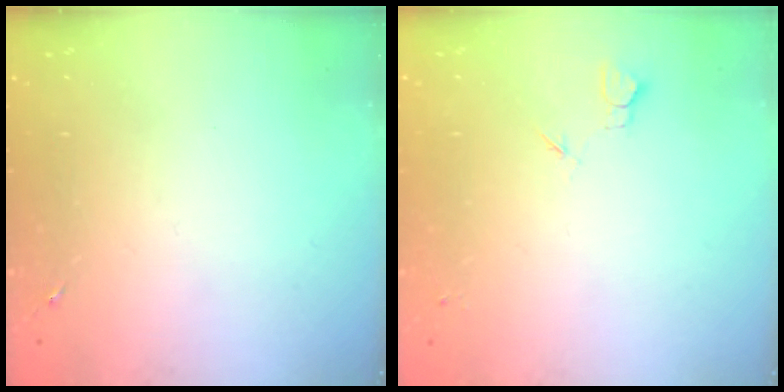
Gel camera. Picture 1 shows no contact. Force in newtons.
{"total": 3.2, "press": 3.2, "slide": 0.4}